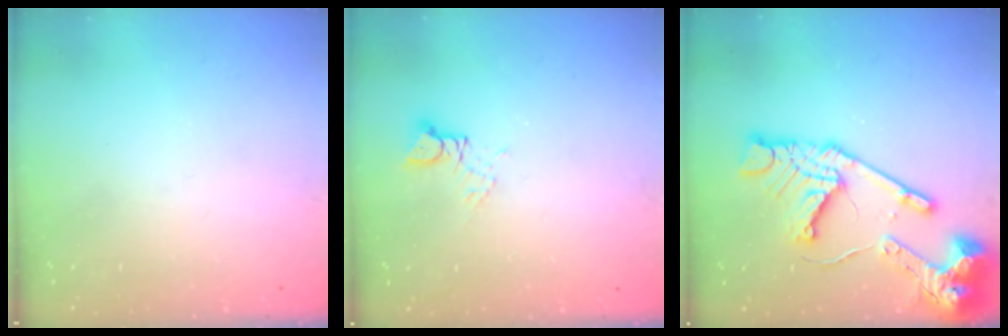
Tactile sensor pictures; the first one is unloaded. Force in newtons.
{"total": 3.6, "press": 3.5, "slide": 0.2}
{"total": 20.3, "press": 20.2, "slide": 1.9}